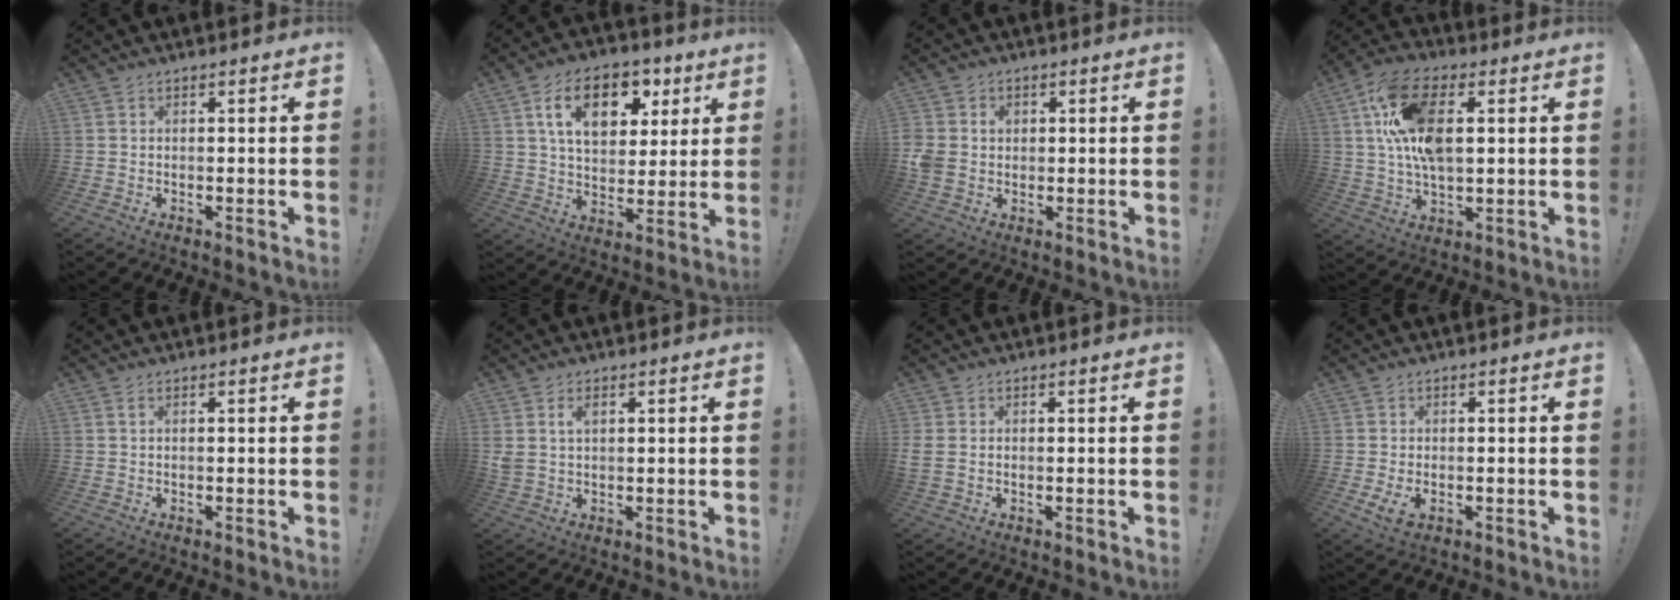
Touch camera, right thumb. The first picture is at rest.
{"total": 16.5, "force": [6.8, 10.6, 10.6], "torque": [-0.167, -0.011, 0.124]}
{"total": 5.3, "force": [0.3, 4.6, 2.4], "torque": [-0.064, 0.007, 0.008]}
{"total": 16.7, "force": [3.5, 9.0, 13.7], "torque": [-0.260, 0.006, 0.062]}
{"total": 0.7, "force": [0.2, 0.2, 0.6], "torque": [-0.017, 0.003, 0.004]}
{"total": 3.6, "force": [1.5, 2.0, 2.6], "torque": [-0.046, 0.000, 0.026]}
{"total": 1.5, "force": [0.3, 0.7, 1.3], "torque": [-0.023, 0.001, 0.007]}
{"total": 3.5, "force": [-0.5, 1.9, 2.9], "torque": [-0.049, -0.003, -0.011]}